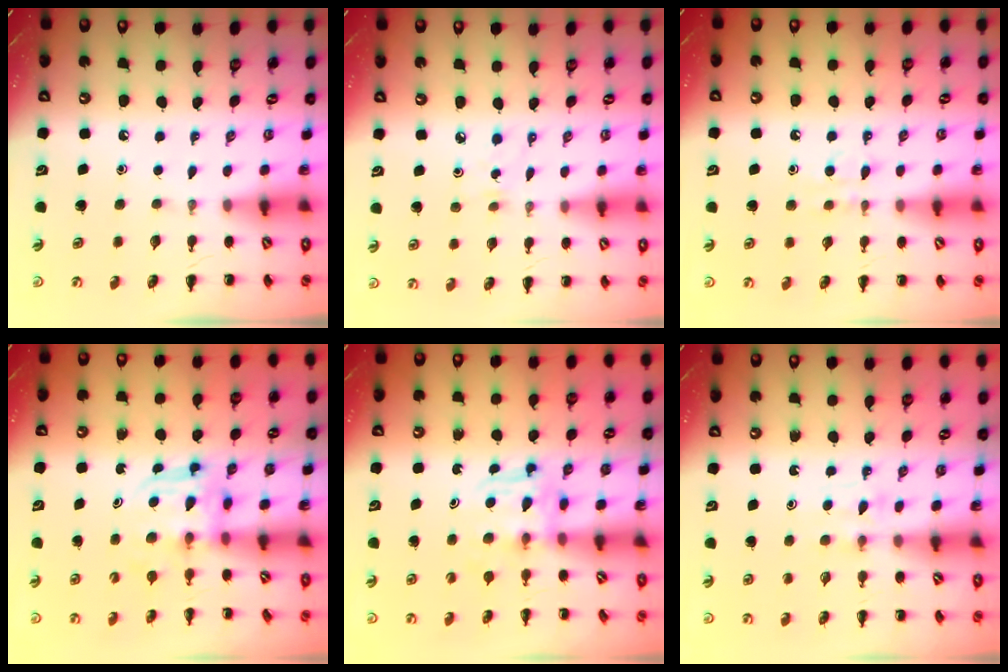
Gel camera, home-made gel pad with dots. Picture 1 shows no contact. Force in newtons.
{"total": 2.7, "press": 2.5, "slide": 0.9}
{"total": 5.5, "press": 5.3, "slide": 1.5}
{"total": 3.7, "press": 3.7, "slide": 0.2}
{"total": 4.8, "press": 4.8, "slide": 0.6}
{"total": 3.4, "press": 3.2, "slide": 1.2}